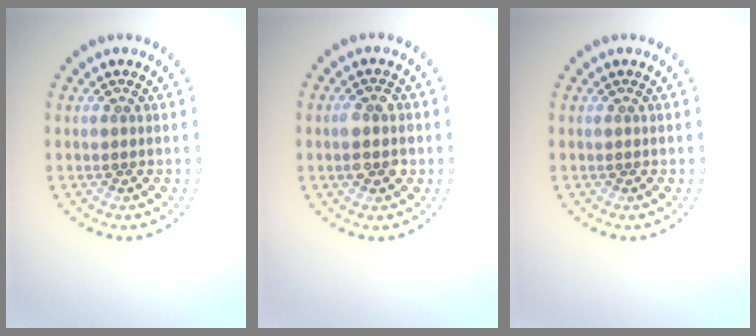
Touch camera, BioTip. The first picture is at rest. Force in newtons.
{"total": 2.9, "press": 2.9, "slide": 0.3}
{"total": 0.0}